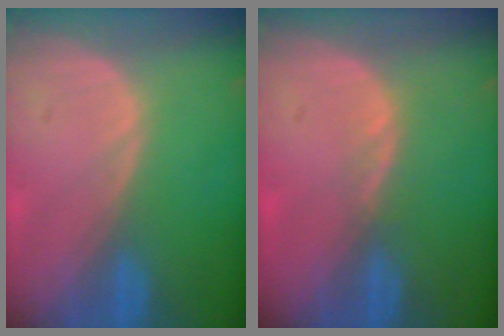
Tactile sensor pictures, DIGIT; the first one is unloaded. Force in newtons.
{"total": 1.1, "press": 1.0, "slide": 0.5}